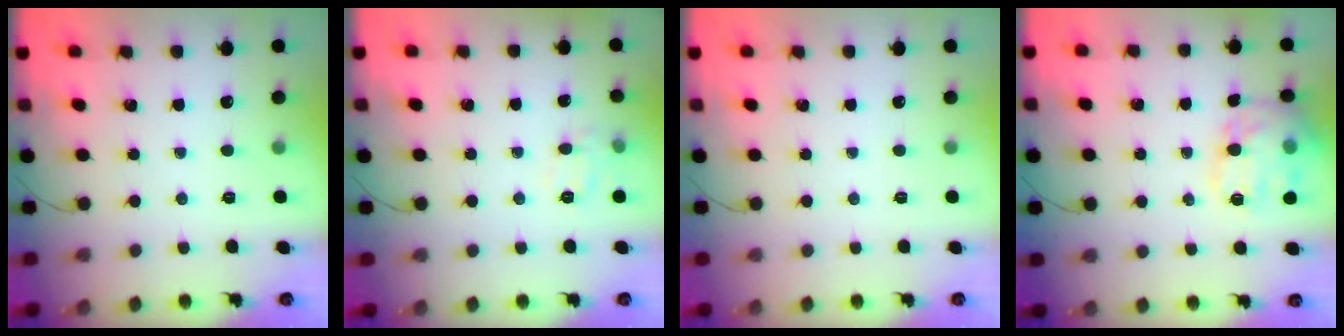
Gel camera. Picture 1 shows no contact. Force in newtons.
{"total": 7.7, "press": 7.6, "slide": 1.1}
{"total": 0.0}
{"total": 16.3, "press": 16.2, "slide": 2.0}